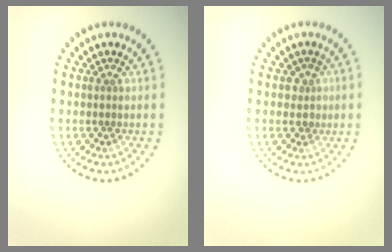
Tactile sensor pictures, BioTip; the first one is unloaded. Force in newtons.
{"total": 1.5, "press": 1.3, "slide": 0.8}